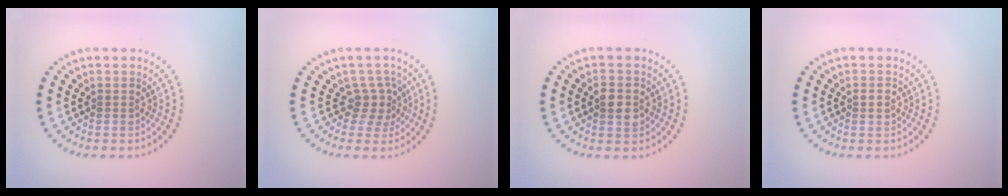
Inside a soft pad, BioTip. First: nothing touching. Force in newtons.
{"total": 2.3, "press": 1.6, "slide": 1.6}
{"total": 2.2, "press": 2.2, "slide": 0.2}
{"total": 1.2, "press": 1.2, "slide": 0.1}